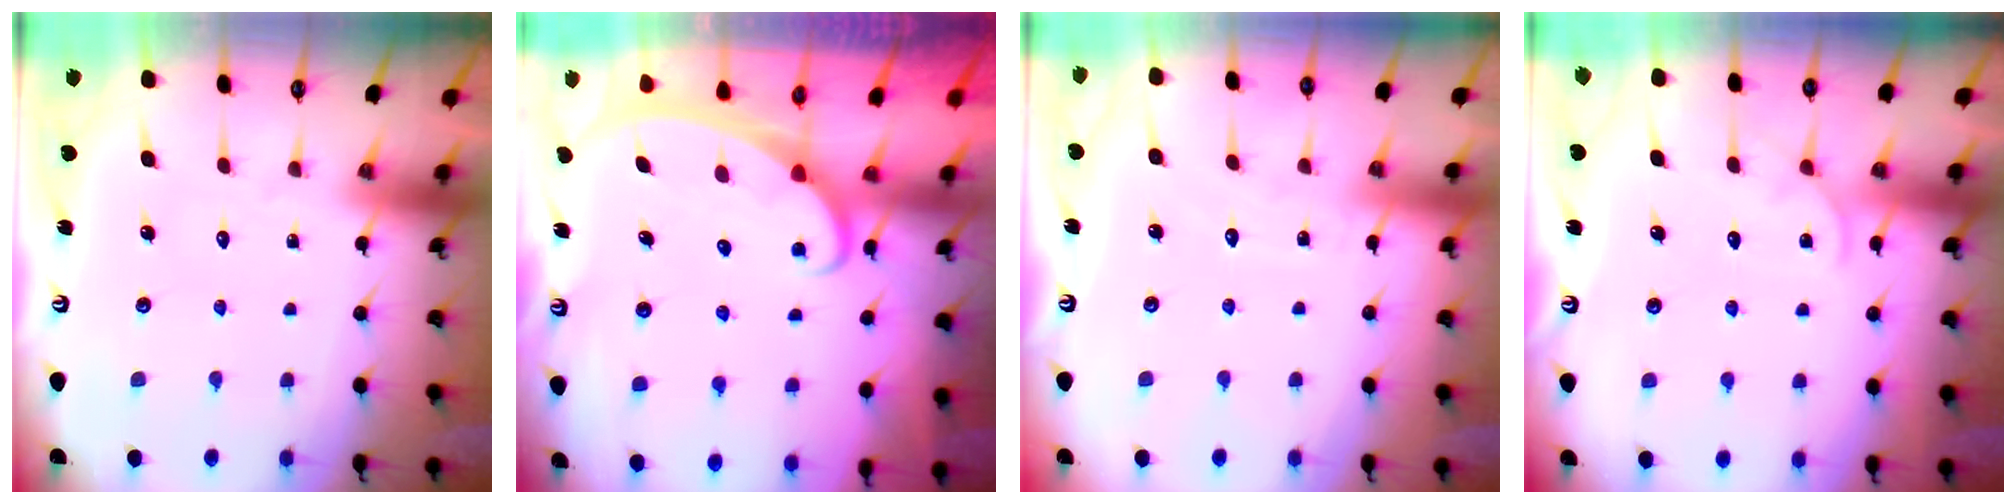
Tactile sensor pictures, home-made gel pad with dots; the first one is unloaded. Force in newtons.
{"total": 2.5, "press": 2.4, "slide": 0.4}
{"total": 4.1, "press": 4.1, "slide": 0.5}
{"total": 4.6, "press": 4.6, "slide": 0.5}